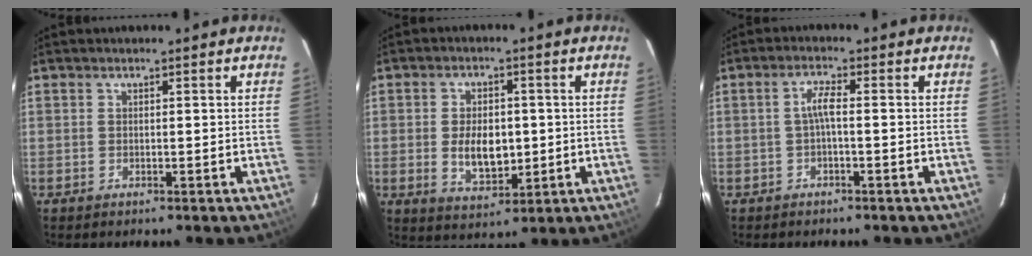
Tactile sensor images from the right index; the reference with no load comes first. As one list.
[{"total": 8.0, "force": [-0.6, 4.7, 6.5], "torque": [-0.121, -0.001, -0.001]}, {"total": 2.4, "force": [-0.5, 0.2, 2.4], "torque": [-0.046, 0.007, -0.008]}]